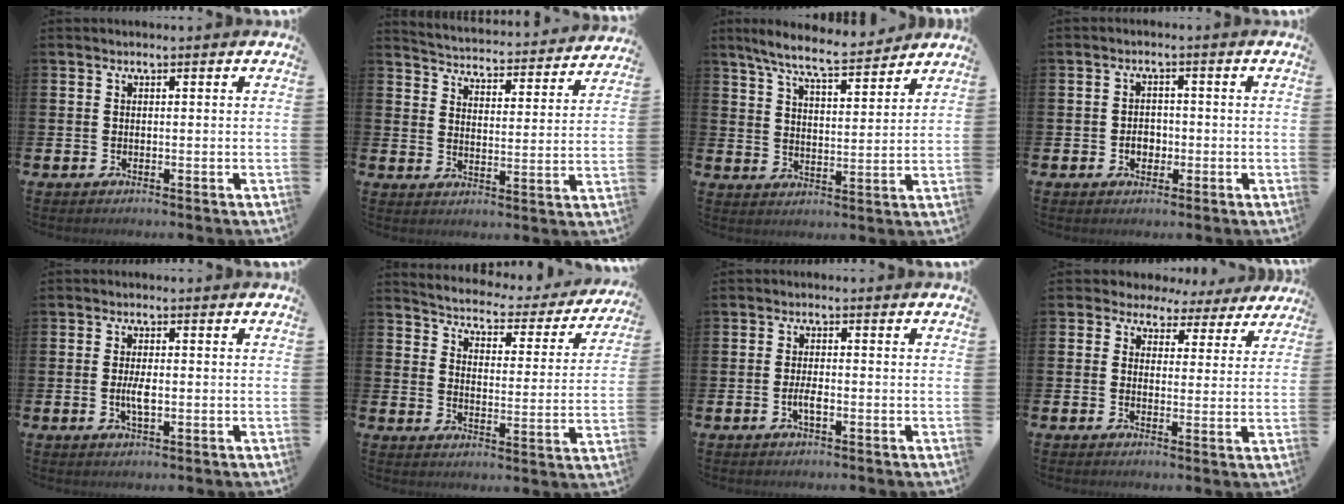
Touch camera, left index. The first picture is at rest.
{"total": 4.4, "force": [4.4, 0.4, 0.3], "torque": [-0.029, -0.042, 0.071]}
{"total": 8.1, "force": [7.4, 0.9, 3.2], "torque": [-0.084, -0.037, 0.131]}
{"total": 2.5, "force": [-0.7, 1.9, 1.4], "torque": [-0.013, -0.003, -0.019]}
{"total": 2.9, "force": [-0.2, 1.1, 2.7], "torque": [-0.041, -0.003, -0.006]}
{"total": 3.9, "force": [3.7, 1.0, 0.6], "torque": [-0.035, -0.036, 0.055]}
{"total": 2.1, "force": [-0.6, 0.7, 1.9], "torque": [-0.035, 0.002, -0.012]}
{"total": 3.4, "force": [2.5, 2.3, 0.3], "torque": [-0.016, -0.017, 0.039]}